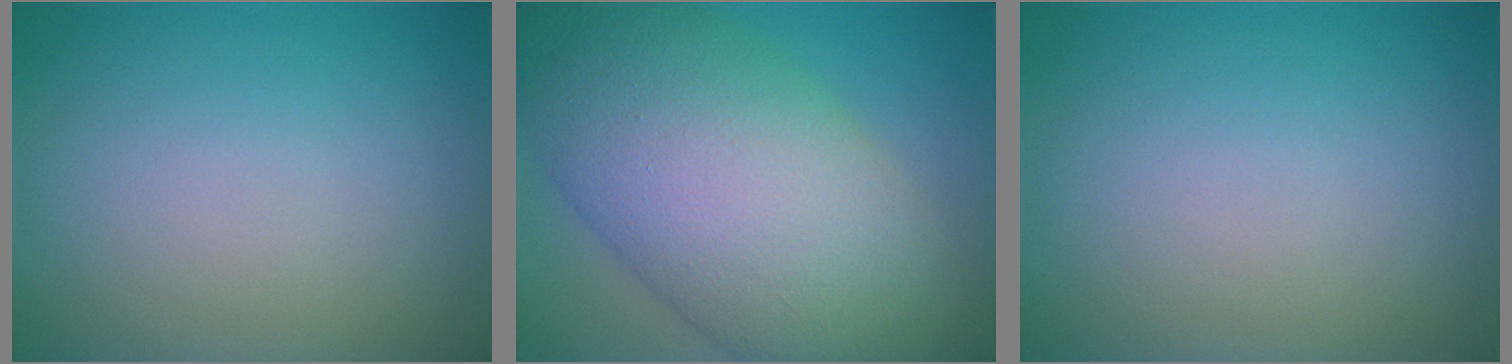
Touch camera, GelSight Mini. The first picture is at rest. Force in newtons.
{"total": 15.6, "press": 15.6, "slide": 0.3}
{"total": 0.0}